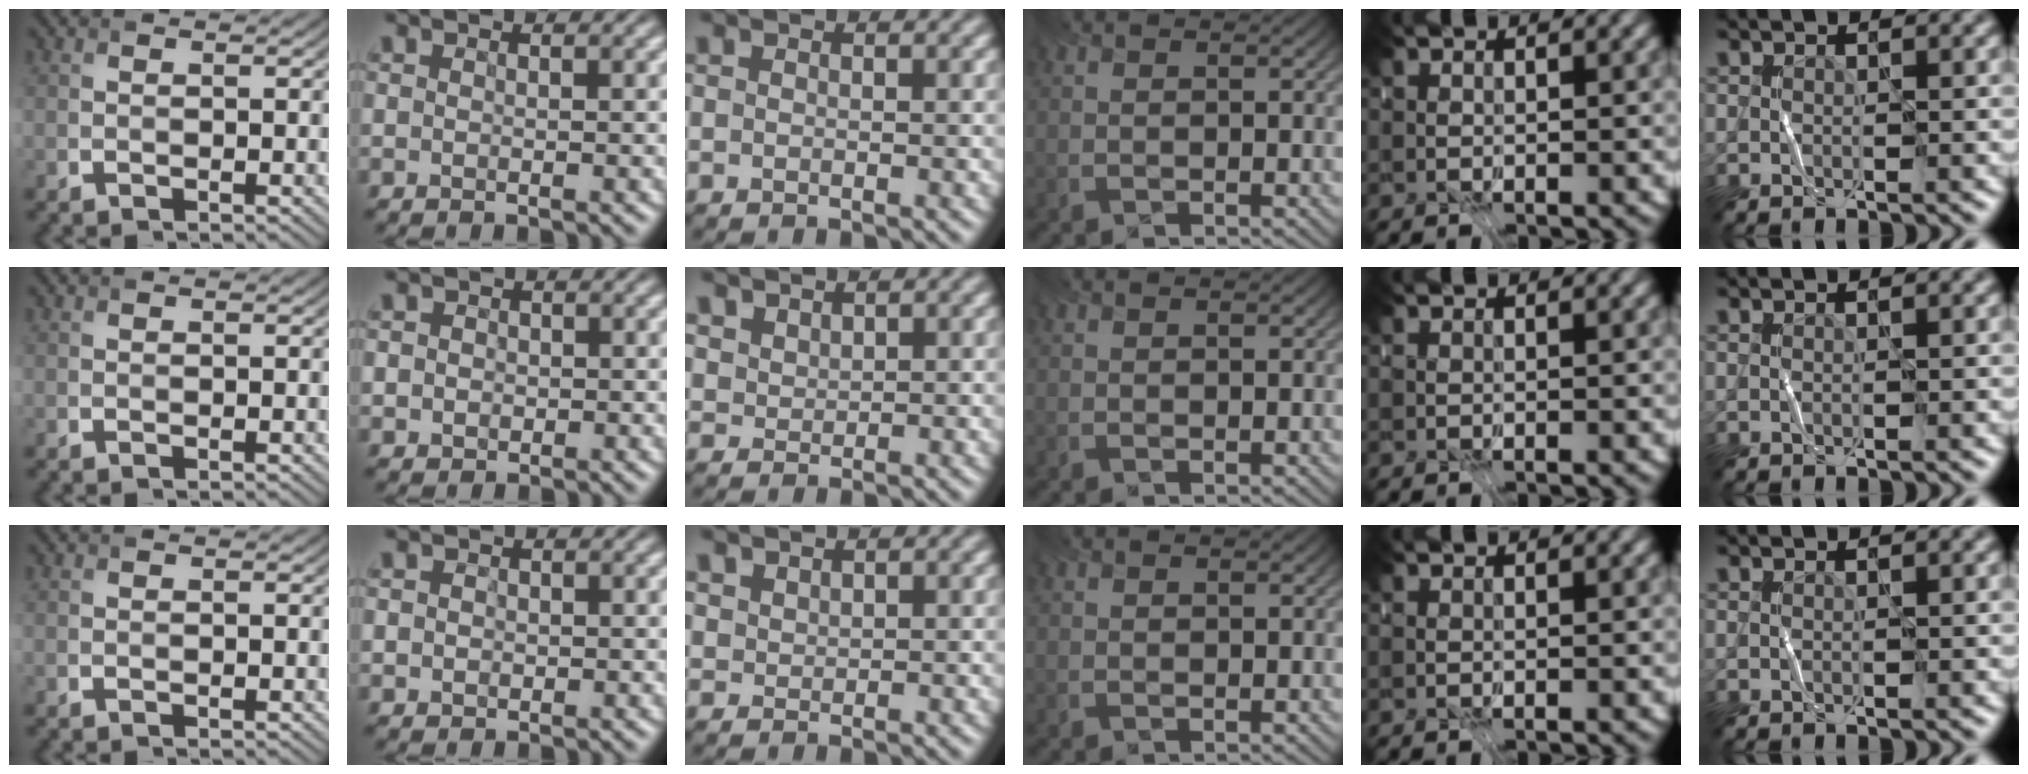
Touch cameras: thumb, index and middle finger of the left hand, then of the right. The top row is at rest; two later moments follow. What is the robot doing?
{"motion": "fold", "object": "receipt paper"}